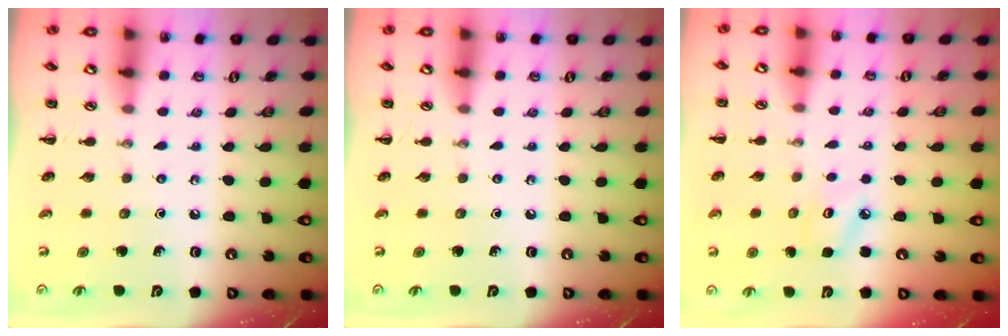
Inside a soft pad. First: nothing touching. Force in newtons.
{"total": 0.0}
{"total": 4.8, "press": 4.6, "slide": 1.4}